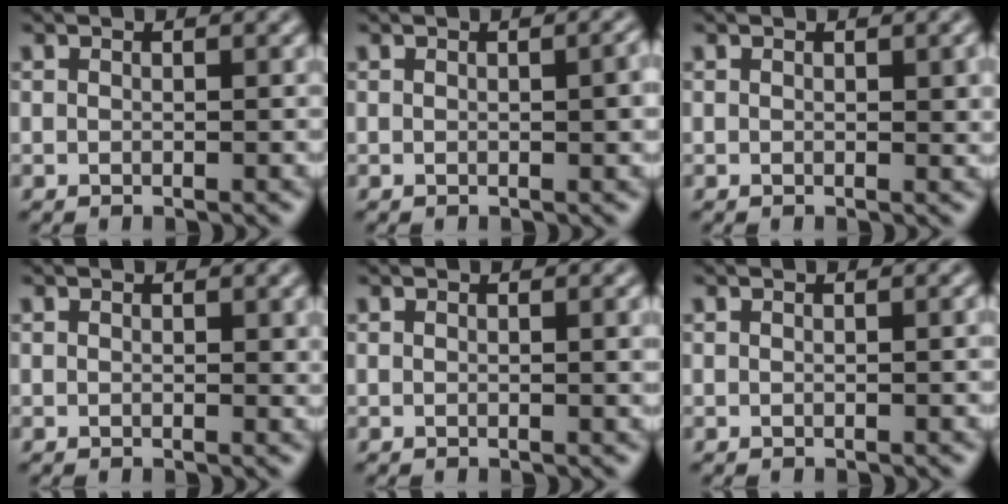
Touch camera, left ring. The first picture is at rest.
{"total": 1.9, "force": [0.1, 0.4, 1.8], "torque": [-0.024, 0.001, 0.002]}
{"total": 1.2, "force": [0.2, 0.4, 1.1], "torque": [-0.013, -0.002, 0.003]}
{"total": 0.6, "force": [0.2, 0.3, 0.5], "torque": [-0.004, -0.002, 0.002]}
{"total": 1.1, "force": [0.1, 0.2, 1.1], "torque": [-0.013, 0.001, 0.001]}
{"total": 0.6, "force": [0.0, 0.1, 0.6], "torque": [-0.008, 0.002, 0.000]}